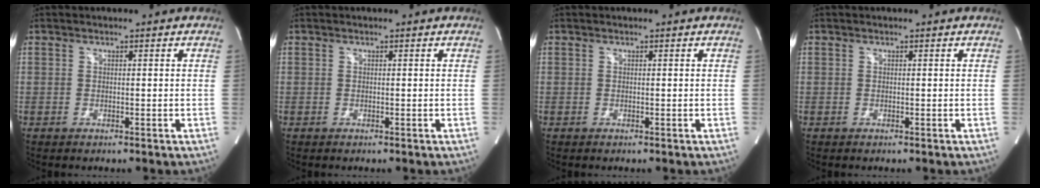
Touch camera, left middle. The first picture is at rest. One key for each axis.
{"total": 0.0}
{"total": 0.0}
{"total": 0.0}